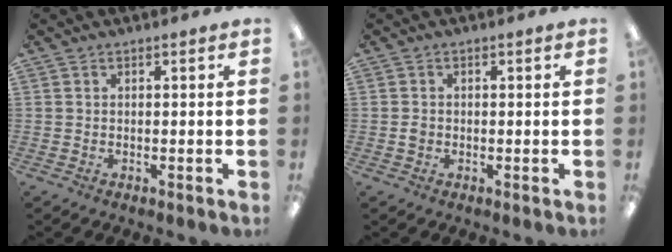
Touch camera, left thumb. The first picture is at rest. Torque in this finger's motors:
{"motor_torque": [-0.19, 0.21, 0.25, -0.10, -0.02]}